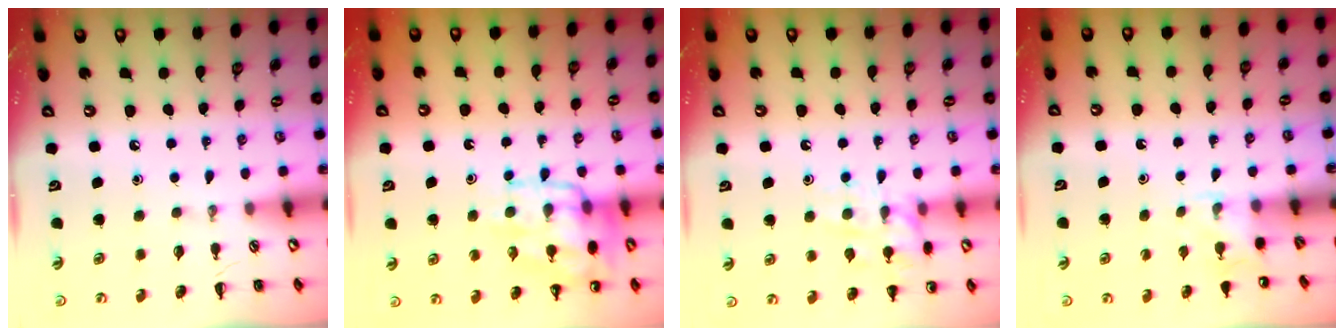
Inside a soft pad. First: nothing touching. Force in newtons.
{"total": 15.4, "press": 15.3, "slide": 2.0}
{"total": 13.3, "press": 13.2, "slide": 0.9}
{"total": 3.9, "press": 3.7, "slide": 1.3}